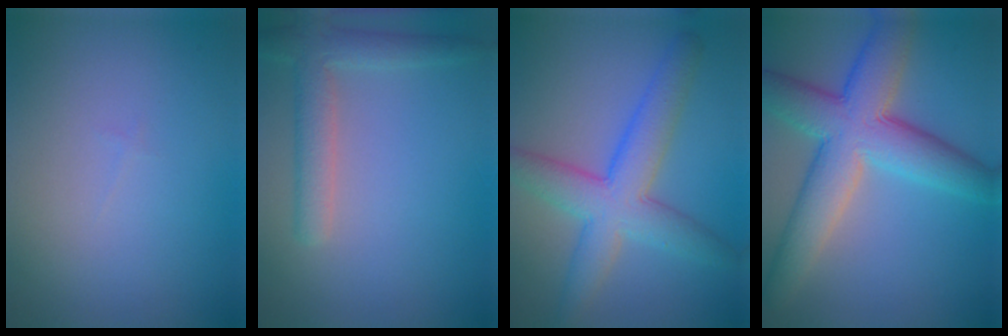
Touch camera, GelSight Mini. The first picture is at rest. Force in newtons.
{"total": 3.5, "press": 3.5, "slide": 0.3}
{"total": 6.3, "press": 6.3, "slide": 0.2}
{"total": 9.2, "press": 9.2, "slide": 0.8}